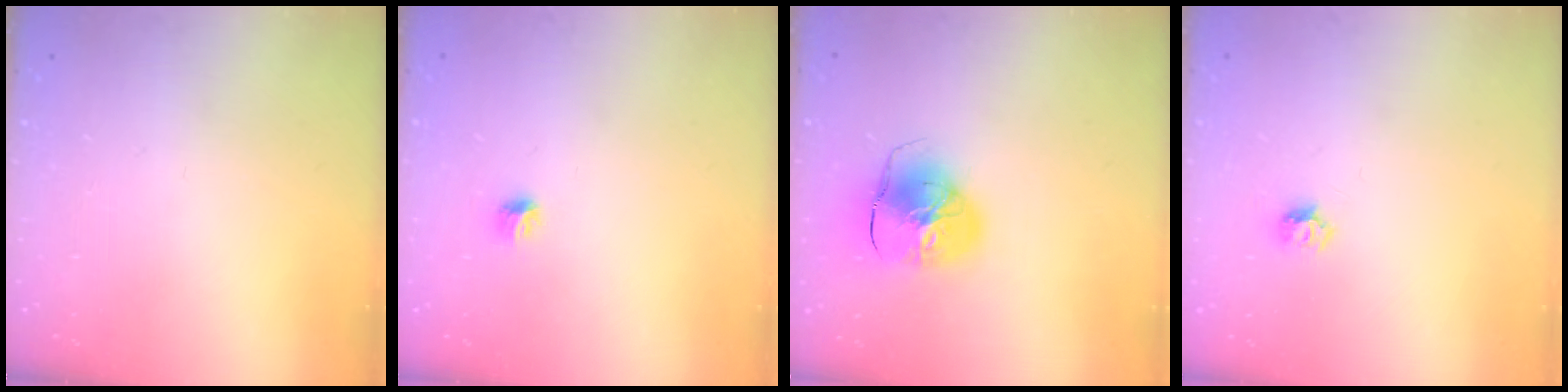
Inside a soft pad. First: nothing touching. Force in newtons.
{"total": 4.2, "press": 4.1, "slide": 1.0}
{"total": 11.2, "press": 11.1, "slide": 1.5}
{"total": 5.5, "press": 5.4, "slide": 0.6}